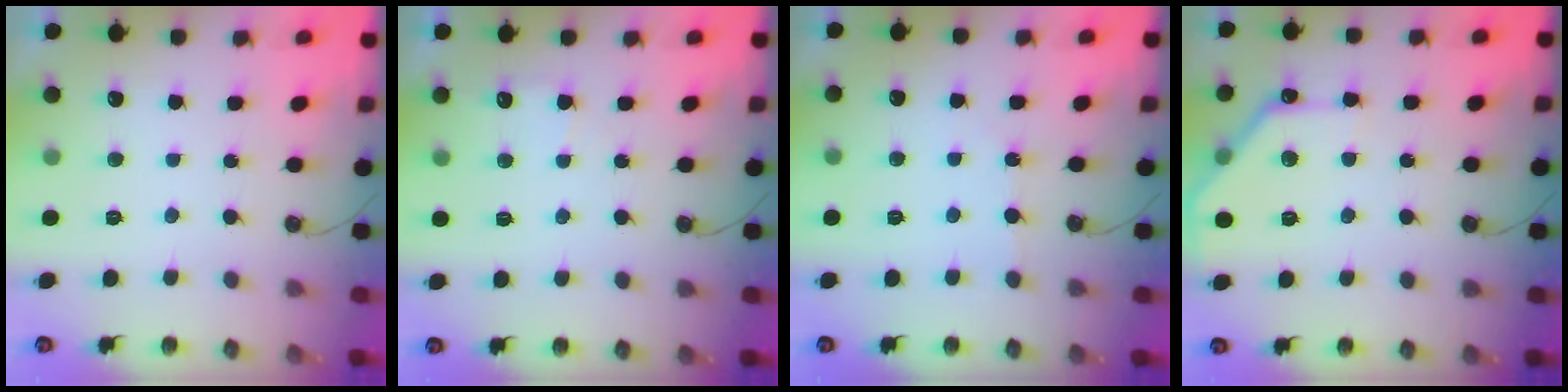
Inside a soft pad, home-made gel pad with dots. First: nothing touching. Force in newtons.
{"total": 5.2, "press": 5.2, "slide": 0.6}
{"total": 2.4, "press": 2.4, "slide": 0.4}
{"total": 11.2, "press": 11.1, "slide": 0.7}